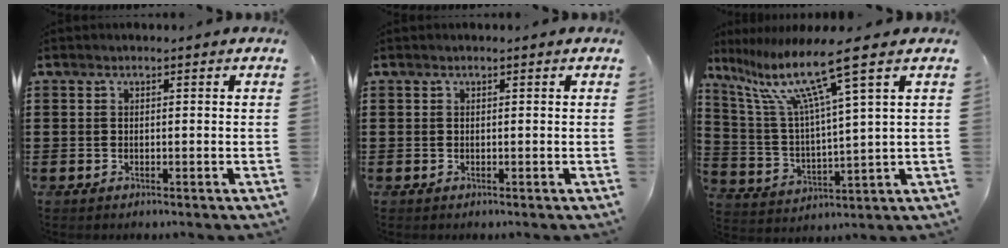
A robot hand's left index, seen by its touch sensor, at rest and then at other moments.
{"total": 0.0}
{"total": 12.1, "force": [7.8, 0.8, 9.3], "torque": [-0.210, -0.030, 0.124]}